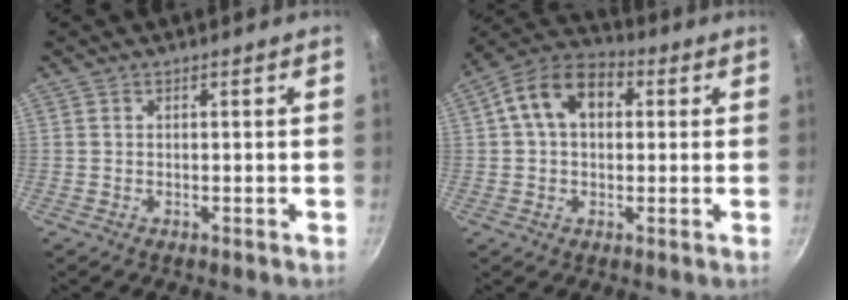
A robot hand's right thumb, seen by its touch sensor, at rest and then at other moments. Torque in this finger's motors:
{"motor_torque": [-0.32, 1.67, 0.92, 0.26, 0.08]}